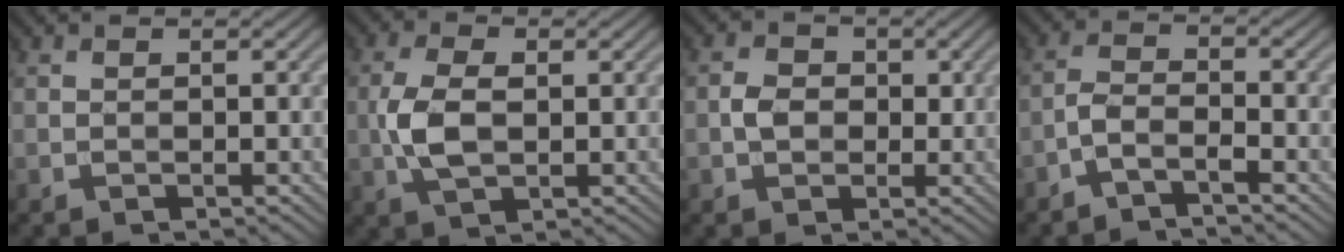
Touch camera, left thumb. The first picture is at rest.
{"total": 5.5, "force": [-0.2, 3.0, 4.6], "torque": [-0.115, 0.001, -0.003]}
{"total": 2.9, "force": [-0.1, 2.4, 1.6], "torque": [-0.033, 0.000, -0.009]}
{"total": 3.1, "force": [-2.3, 0.7, 1.9], "torque": [-0.042, 0.005, -0.056]}